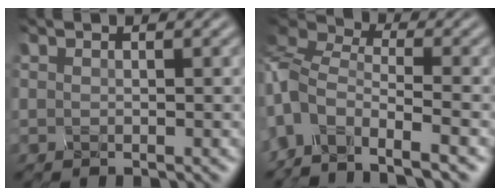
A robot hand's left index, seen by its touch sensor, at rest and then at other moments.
{"total": 7.2, "force": [-6.0, 2.4, 3.1], "torque": [-0.072, -0.005, -0.120]}